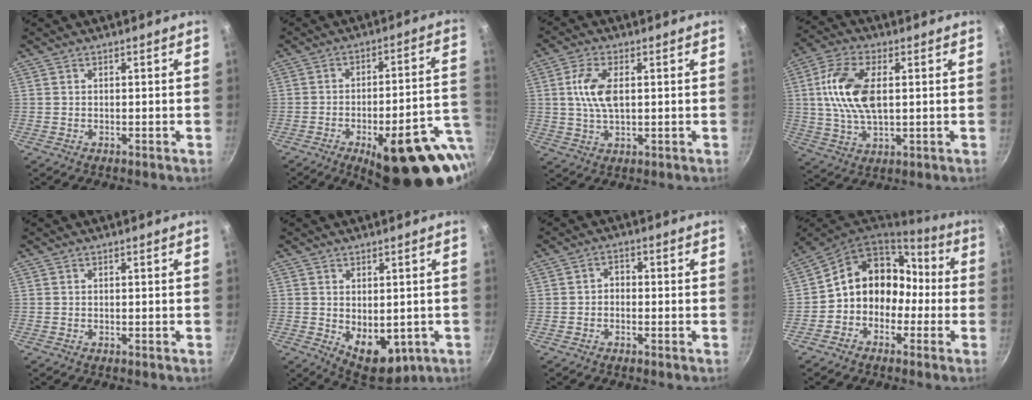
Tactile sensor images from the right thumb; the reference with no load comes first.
{"total": 24.2, "force": [-9.4, 8.4, 20.7], "torque": [-0.222, 0.025, -0.117]}
{"total": 7.7, "force": [1.2, 3.8, 6.6], "torque": [-0.129, 0.005, 0.022]}
{"total": 13.1, "force": [1.9, 6.9, 11.0], "torque": [-0.208, 0.009, 0.030]}
{"total": 0.0}
{"total": 9.4, "force": [-1.3, 5.9, 7.2], "torque": [-0.080, -0.016, 0.001]}
{"total": 2.2, "force": [-0.8, 1.6, 1.2], "torque": [-0.014, 0.015, -0.018]}
{"total": 13.0, "force": [-2.0, 11.1, 6.5], "torque": [-0.049, 0.061, -0.046]}